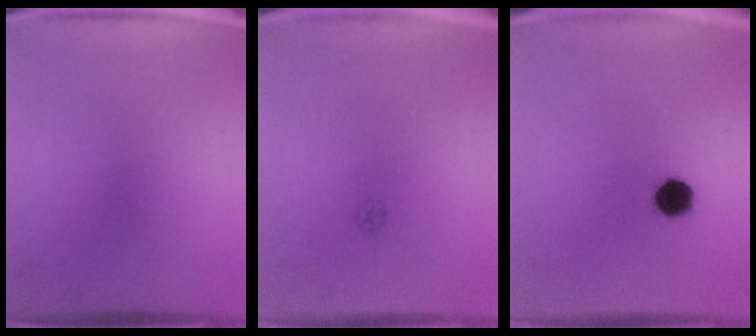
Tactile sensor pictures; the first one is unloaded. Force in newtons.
{"total": 1.0}
{"total": 5.2}